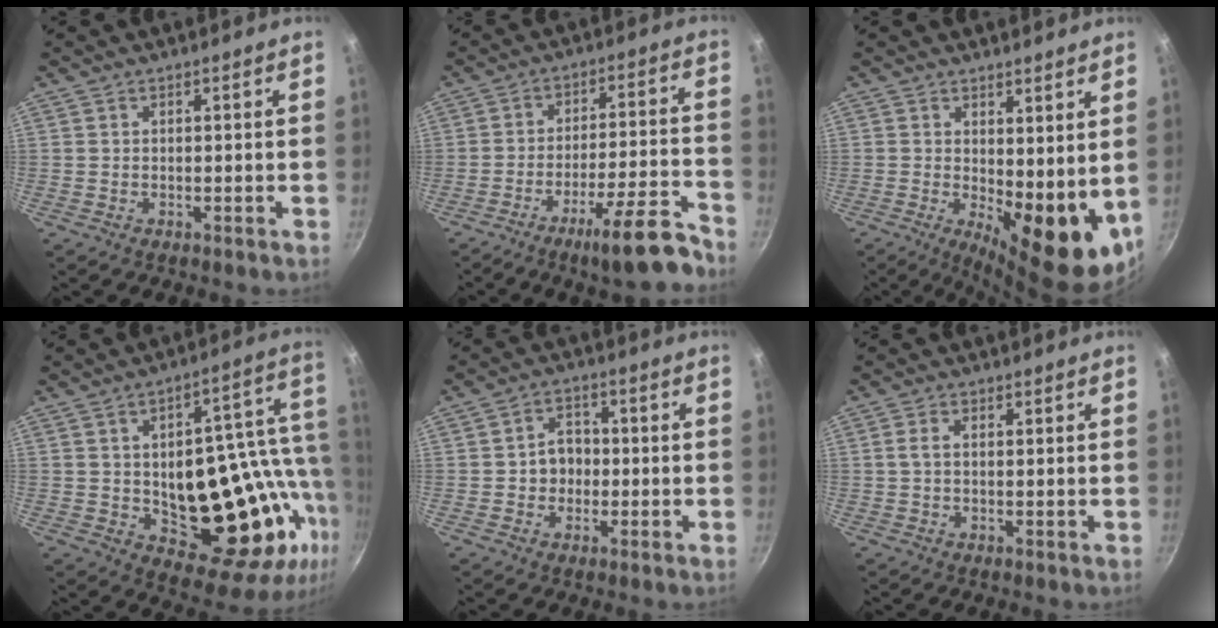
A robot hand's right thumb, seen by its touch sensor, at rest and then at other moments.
{"total": 13.3, "force": [-9.6, 2.0, 8.9], "torque": [-0.120, 0.073, -0.146]}
{"total": 12.6, "force": [0.9, 5.1, 11.5], "torque": [-0.127, -0.024, 0.027]}
{"total": 25.1, "force": [-1.2, 13.1, 21.5], "torque": [-0.246, -0.001, 0.003]}
{"total": 5.3, "force": [-0.7, 4.5, 2.8], "torque": [-0.009, 0.012, -0.013]}
{"total": 1.9, "force": [0.2, 1.0, 1.6], "torque": [-0.034, 0.004, 0.002]}